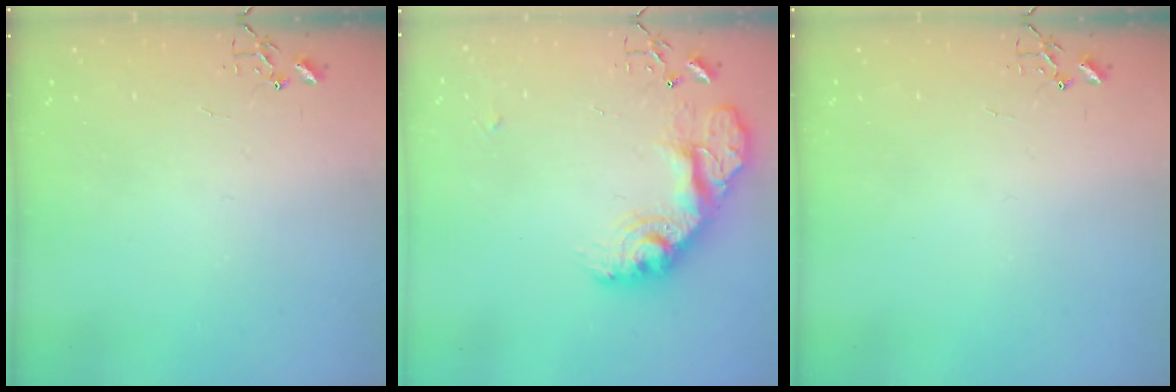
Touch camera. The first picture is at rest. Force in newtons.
{"total": 18.8, "press": 18.7, "slide": 1.6}
{"total": 0.0}